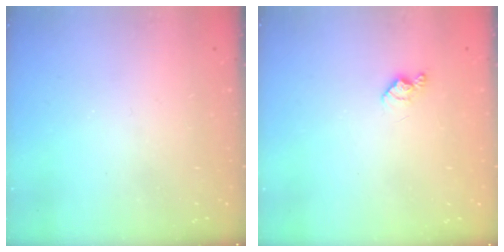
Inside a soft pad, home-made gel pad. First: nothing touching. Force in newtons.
{"total": 4.6, "press": 4.6, "slide": 0.7}